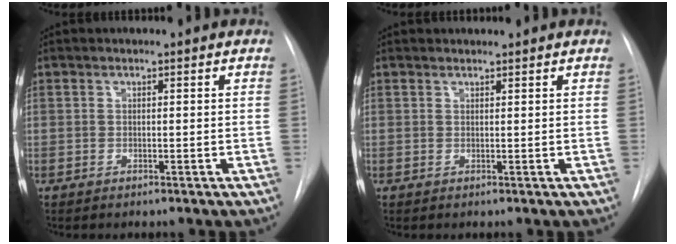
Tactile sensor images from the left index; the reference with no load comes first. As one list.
[{"total": 0.9, "force": [0.8, 0.0, -0.2], "torque": [-0.004, 0.006, 0.018]}]